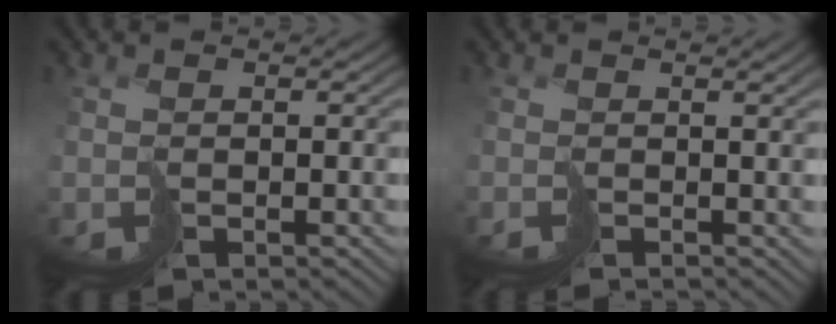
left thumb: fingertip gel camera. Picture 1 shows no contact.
{"total": 1.4, "force": [0.2, -0.5, 1.3], "torque": [-0.011, -0.005, 0.005]}